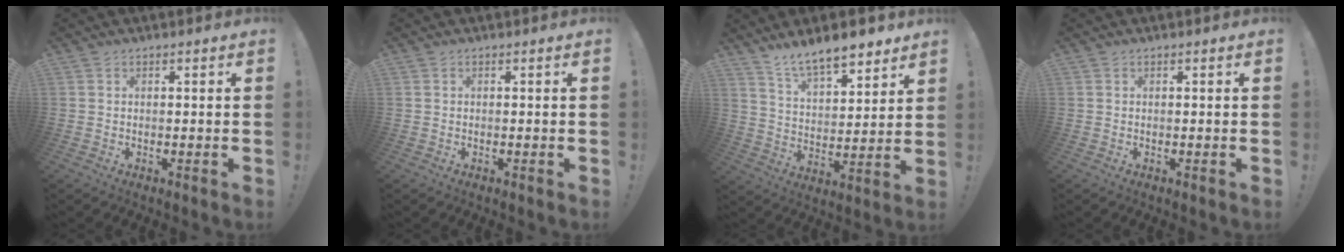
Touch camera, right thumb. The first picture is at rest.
{"total": 0.0}
{"total": 11.6, "force": [9.6, 4.1, 5.0], "torque": [-0.082, -0.068, 0.175]}
{"total": 0.0}